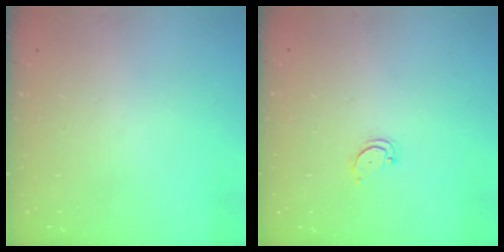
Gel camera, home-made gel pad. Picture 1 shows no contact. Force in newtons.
{"total": 3.0, "press": 3.0, "slide": 0.2}